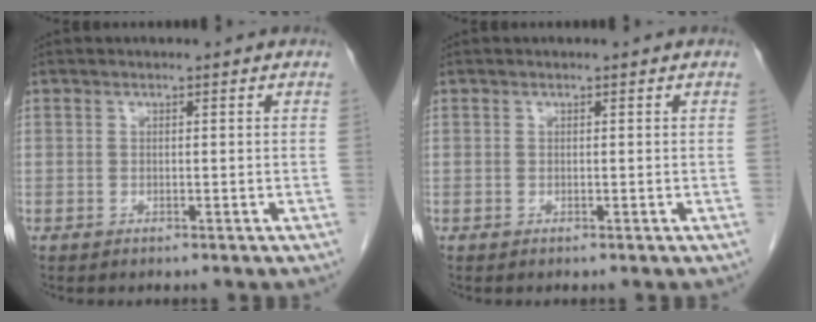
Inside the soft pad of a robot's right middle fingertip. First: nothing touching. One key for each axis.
{"total": 0.0}